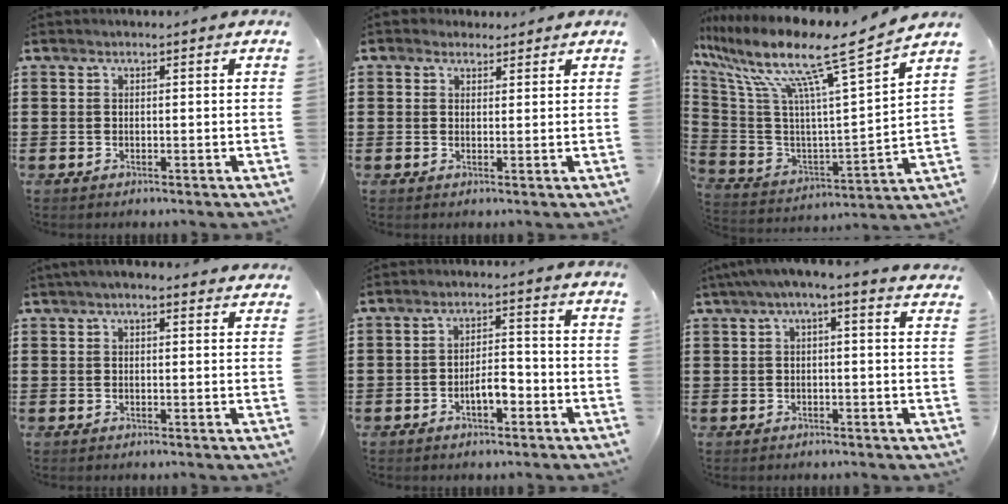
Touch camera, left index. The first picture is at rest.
{"total": 1.8, "force": [1.5, 1.0, 0.1], "torque": [0.001, 0.003, 0.027]}
{"total": 13.9, "force": [9.5, 1.4, 10.1], "torque": [-0.212, -0.058, 0.144]}
{"total": 2.5, "force": [2.0, 0.7, 1.5], "torque": [-0.032, 0.008, 0.036]}
{"total": 4.3, "force": [-1.8, 1.7, 3.5], "torque": [-0.061, 0.010, -0.034]}
{"total": 2.0, "force": [0.7, 0.0, 1.9], "torque": [-0.035, 0.002, 0.013]}